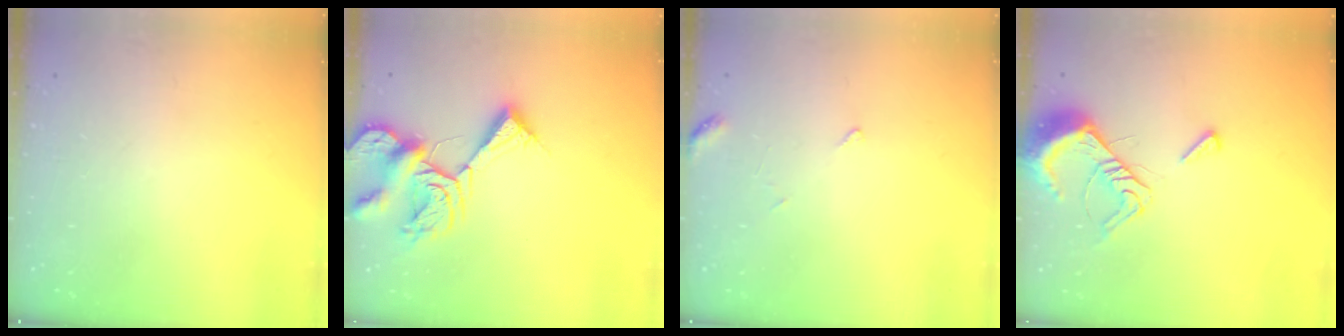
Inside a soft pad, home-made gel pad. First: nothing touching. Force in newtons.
{"total": 11.7, "press": 11.6, "slide": 1.5}
{"total": 5.4, "press": 5.4, "slide": 0.5}
{"total": 9.5, "press": 9.4, "slide": 1.3}